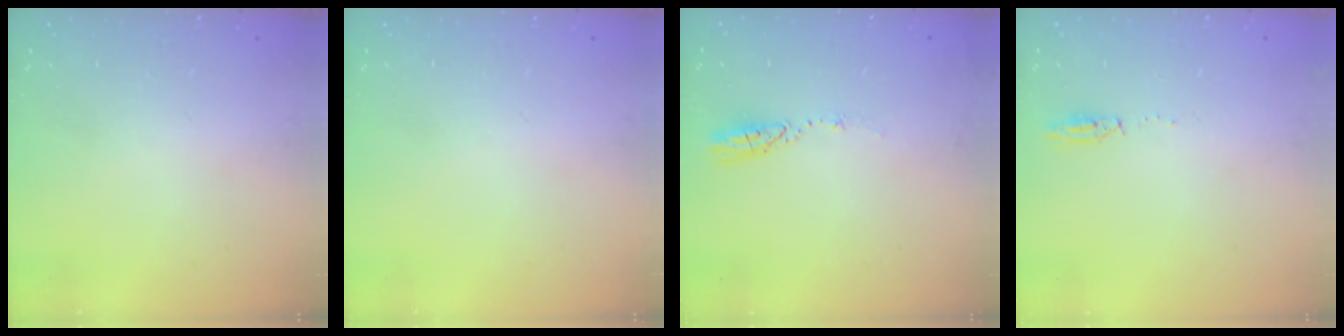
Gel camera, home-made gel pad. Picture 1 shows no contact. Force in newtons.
{"total": 0.0}
{"total": 3.5, "press": 3.5, "slide": 0.1}
{"total": 3.4, "press": 3.3, "slide": 0.8}